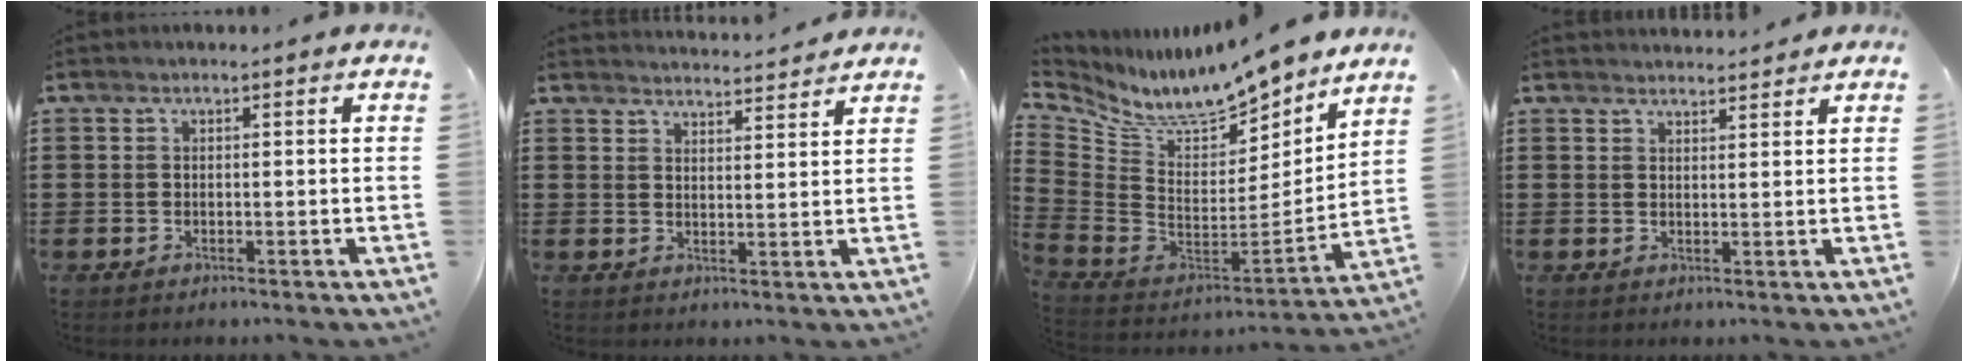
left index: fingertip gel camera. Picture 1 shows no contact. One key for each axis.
{"total": 3.2, "fx": 3.2, "fy": -0.2, "fz": 0.1, "tx": -0.003, "ty": -0.018, "tz": 0.056}
{"total": 9.3, "fx": 8.5, "fy": 1.7, "fz": 3.5, "tx": -0.109, "ty": -0.073, "tz": 0.146}
{"total": 2.0, "fx": 2.0, "fy": 0.2, "fz": 0.0, "tx": -0.005, "ty": 0.000, "tz": 0.038}